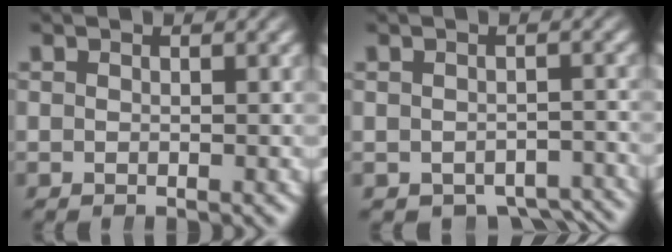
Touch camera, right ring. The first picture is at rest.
{"total": 6.3, "force": [-5.5, 2.6, 1.8], "torque": [-0.012, -0.018, -0.077]}